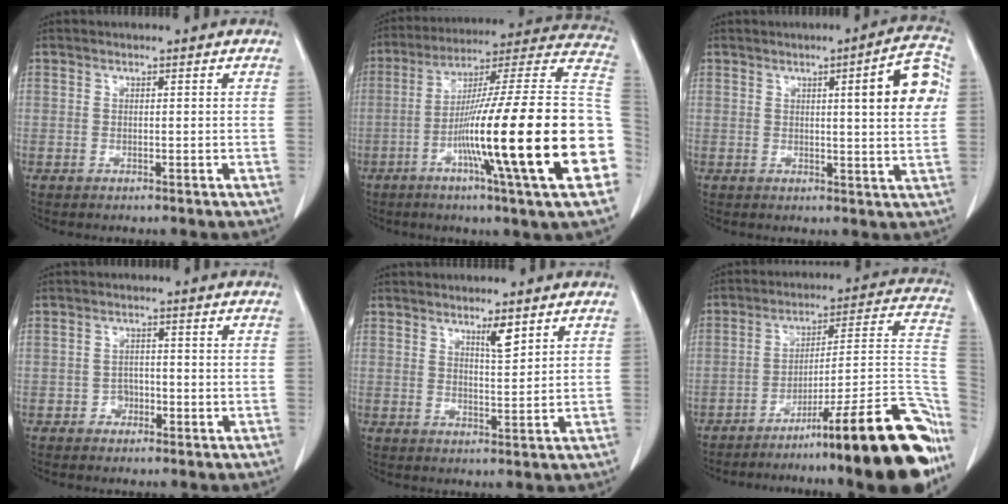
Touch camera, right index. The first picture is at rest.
{"total": 29.7, "force": [-7.0, 0.4, 28.8], "torque": [-0.349, -0.012, -0.134]}
{"total": 8.7, "force": [2.0, 0.9, 8.4], "torque": [-0.100, 0.010, 0.019]}
{"total": 2.0, "force": [-1.0, 1.6, 0.6], "torque": [-0.001, 0.008, -0.018]}
{"total": 3.2, "force": [2.2, 0.4, 2.2], "torque": [-0.037, -0.003, 0.038]}
{"total": 25.8, "force": [-16.5, 1.8, 19.7], "torque": [-0.160, 0.028, -0.244]}